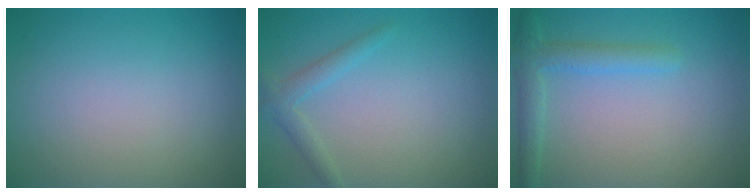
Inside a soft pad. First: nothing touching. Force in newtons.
{"total": 1.7, "press": 1.7, "slide": 0.1}
{"total": 2.8, "press": 2.8, "slide": 0.2}